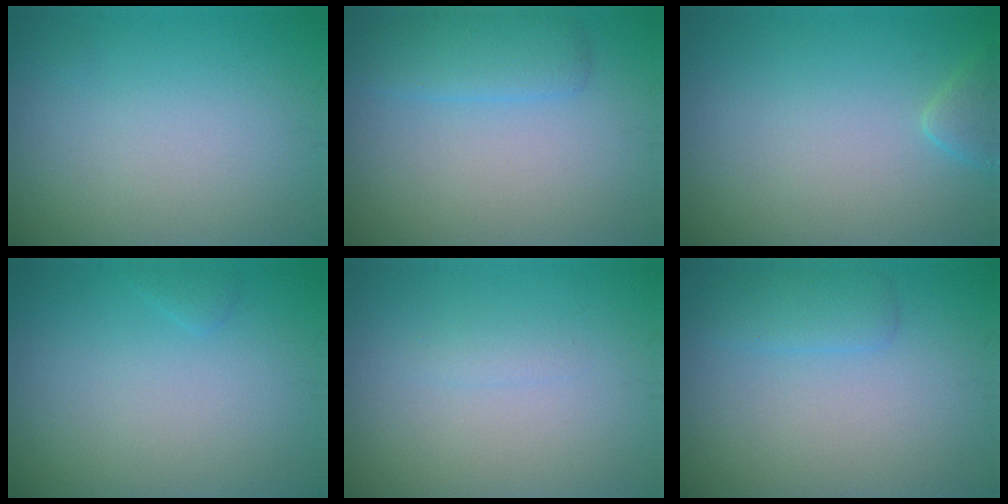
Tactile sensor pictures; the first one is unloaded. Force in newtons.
{"total": 2.7, "press": 2.7, "slide": 0.1}
{"total": 1.4, "press": 1.4, "slide": 0.2}
{"total": 0.6, "press": 0.6, "slide": 0.1}
{"total": 0.7, "press": 0.7, "slide": 0.1}
{"total": 1.8, "press": 1.8, "slide": 0.2}